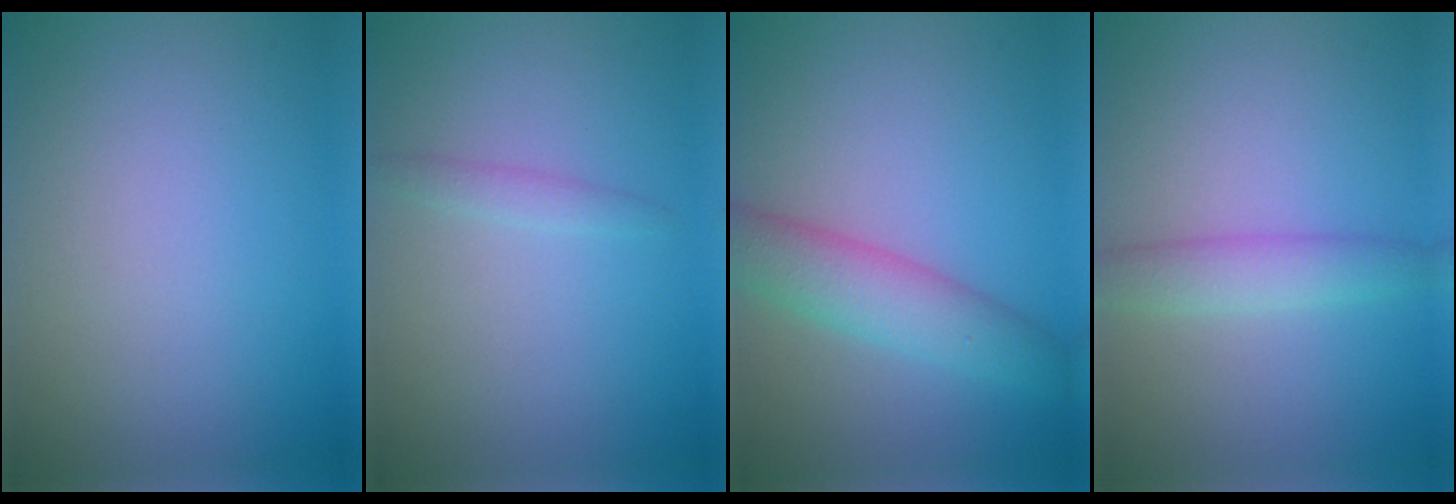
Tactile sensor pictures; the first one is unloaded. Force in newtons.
{"total": 1.0, "press": 1.0, "slide": 0.1}
{"total": 4.7, "press": 4.7, "slide": 0.2}
{"total": 2.6, "press": 2.6, "slide": 0.1}